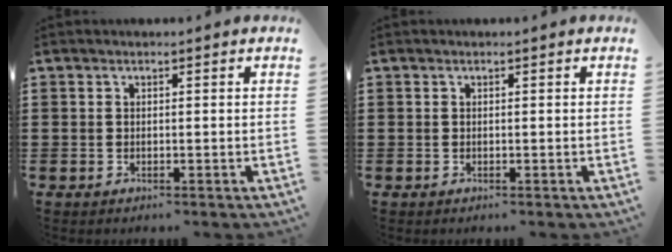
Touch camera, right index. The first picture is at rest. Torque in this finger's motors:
{"motor_torque": [0.00, 0.00, 0.00, 0.00]}